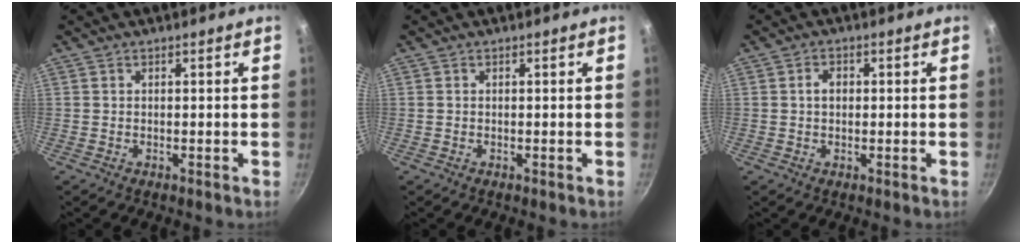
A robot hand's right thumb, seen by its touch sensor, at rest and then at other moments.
{"total": 0.0}
{"total": 2.5, "force": [0.2, 1.8, 1.7], "torque": [-0.017, 0.009, 0.001]}